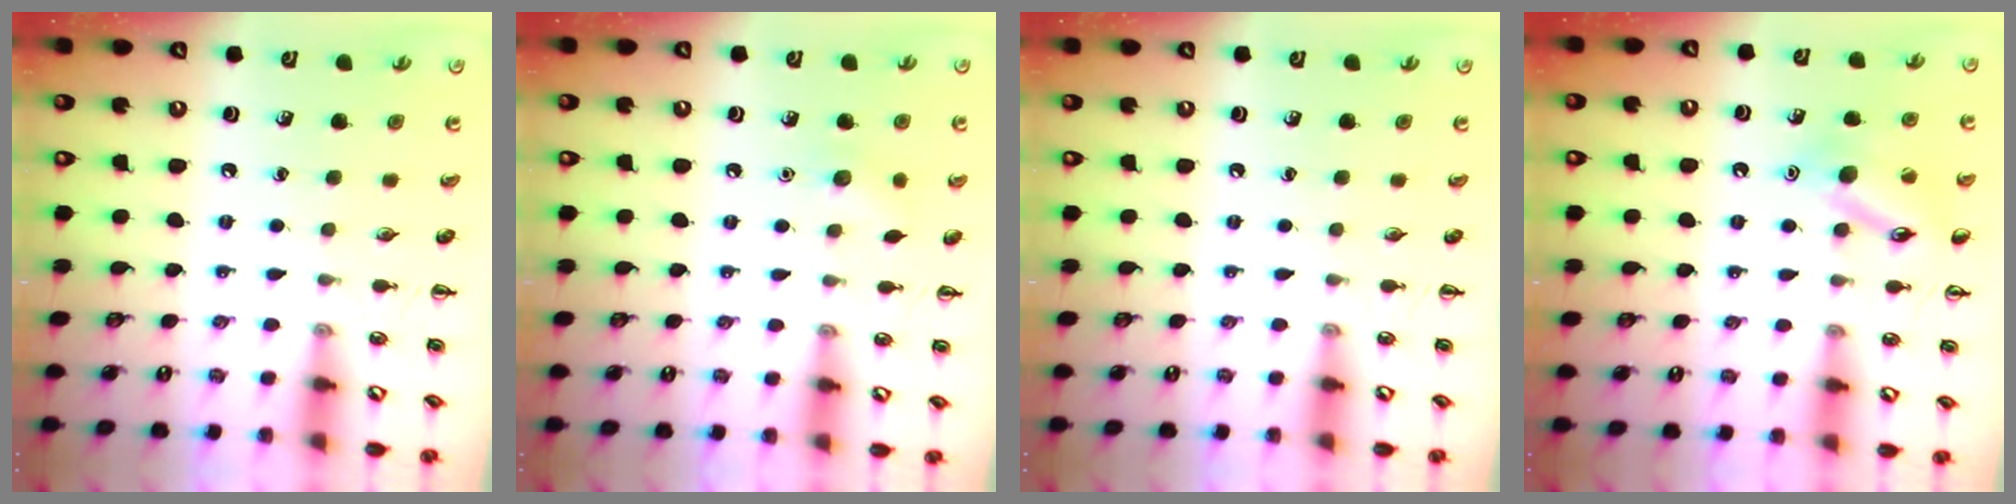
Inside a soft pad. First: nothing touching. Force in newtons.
{"total": 5.9, "press": 5.7, "slide": 1.4}
{"total": 0.0}
{"total": 12.5, "press": 12.4, "slide": 1.9}